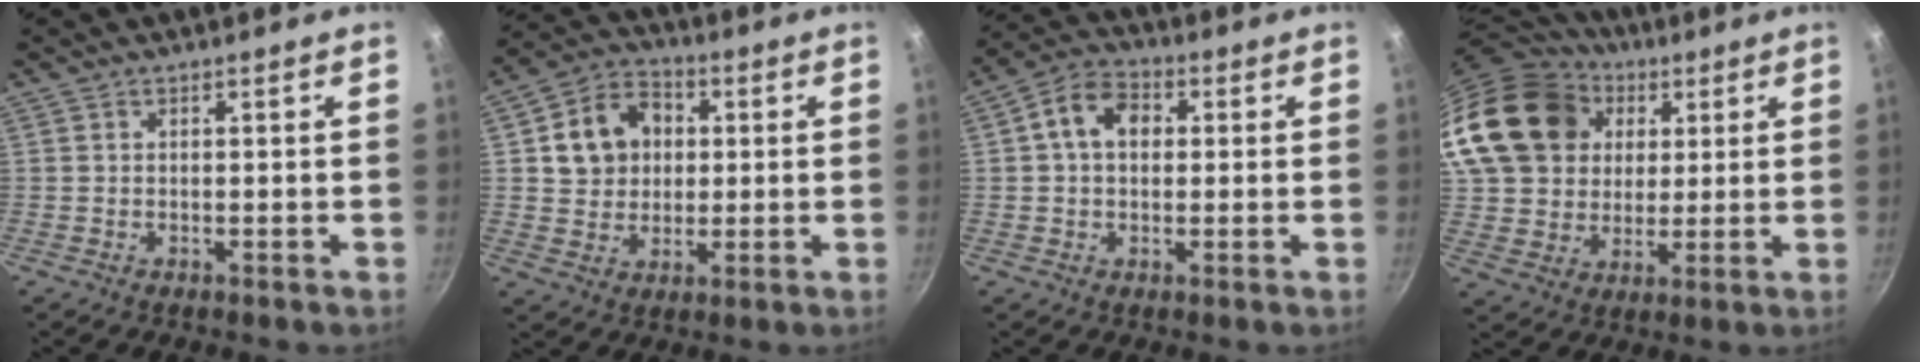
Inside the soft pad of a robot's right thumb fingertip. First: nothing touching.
{"total": 11.8, "force": [2.2, 10.0, 5.9], "torque": [-0.072, 0.015, 0.033]}
{"total": 8.5, "force": [1.5, 6.2, 5.7], "torque": [-0.076, 0.019, 0.010]}
{"total": 22.2, "force": [7.1, 17.7, 11.4], "torque": [-0.199, 0.017, 0.134]}